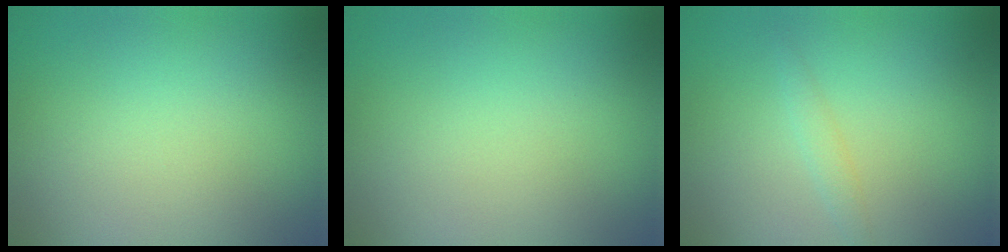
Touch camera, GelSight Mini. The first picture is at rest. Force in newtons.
{"total": 0.0}
{"total": 1.2, "press": 1.2, "slide": 0.1}